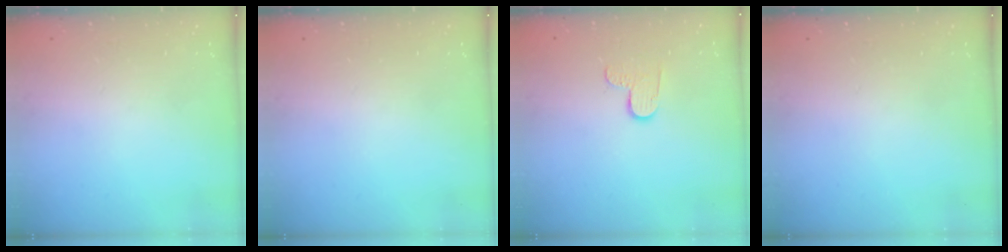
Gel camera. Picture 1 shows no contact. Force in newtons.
{"total": 0.0}
{"total": 6.0, "press": 6.0, "slide": 0.4}
{"total": 0.0}